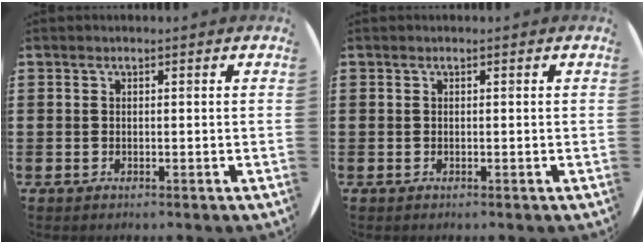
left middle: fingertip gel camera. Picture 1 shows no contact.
{"total": 0.0}